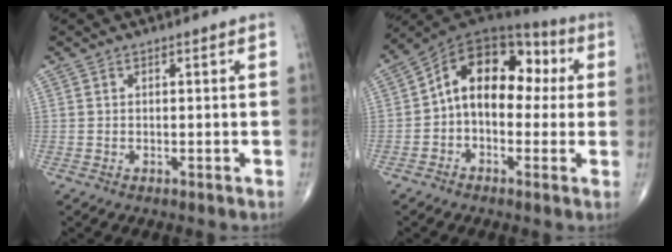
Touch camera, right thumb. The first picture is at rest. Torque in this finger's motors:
{"motor_torque": [1.19, 1.56, 0.47, 0.18, 0.11]}